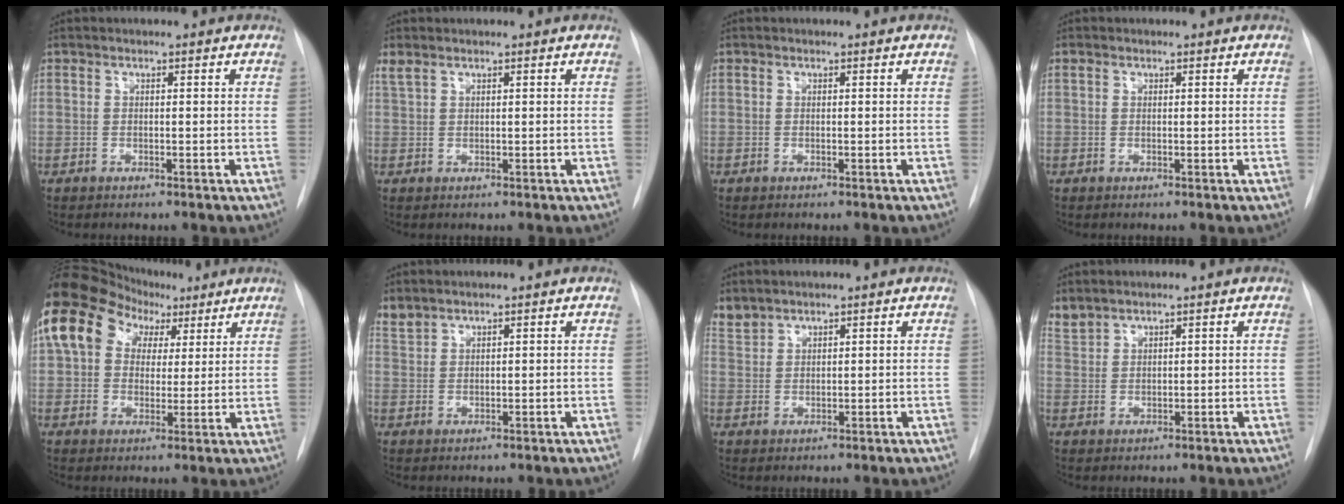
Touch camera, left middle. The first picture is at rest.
{"total": 1.4, "force": [1.1, 0.5, 0.7], "torque": [-0.023, 0.018, 0.028]}
{"total": 0.0}
{"total": 0.6, "force": [0.3, 0.5, 0.1], "torque": [-0.003, 0.012, 0.005]}
{"total": 13.6, "force": [6.0, 9.9, 7.1], "torque": [-0.137, 0.065, 0.101]}
{"total": 2.0, "force": [1.9, 0.5, 0.1], "torque": [-0.006, 0.011, 0.043]}
{"total": 2.6, "force": [2.5, 0.8, 0.0], "torque": [-0.003, 0.012, 0.054]}
{"total": 2.3, "force": [2.3, 0.5, 0.1], "torque": [-0.008, 0.013, 0.052]}